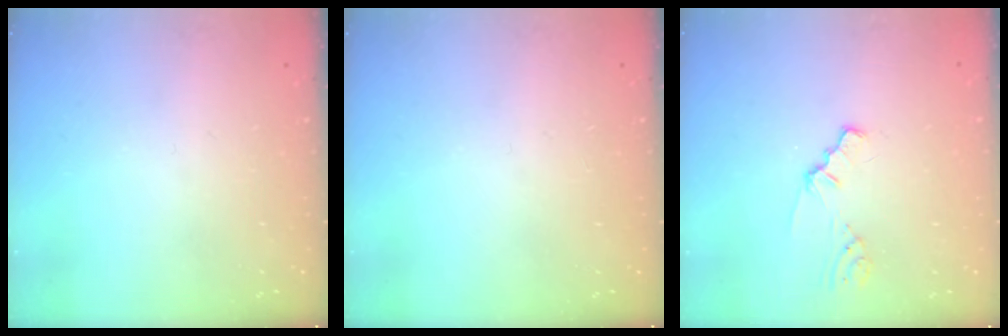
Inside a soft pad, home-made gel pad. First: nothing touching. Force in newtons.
{"total": 0.0}
{"total": 0.9, "press": 0.8, "slide": 0.3}